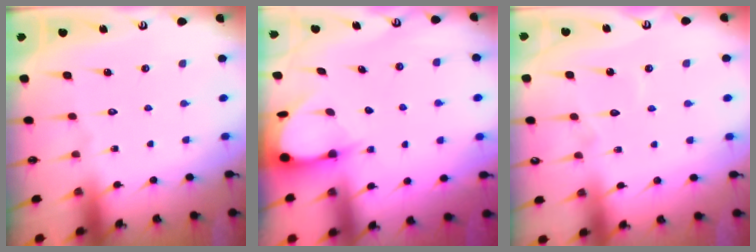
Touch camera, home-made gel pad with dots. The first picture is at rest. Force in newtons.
{"total": 3.6, "press": 3.5, "slide": 0.6}
{"total": 3.9, "press": 3.9, "slide": 0.2}